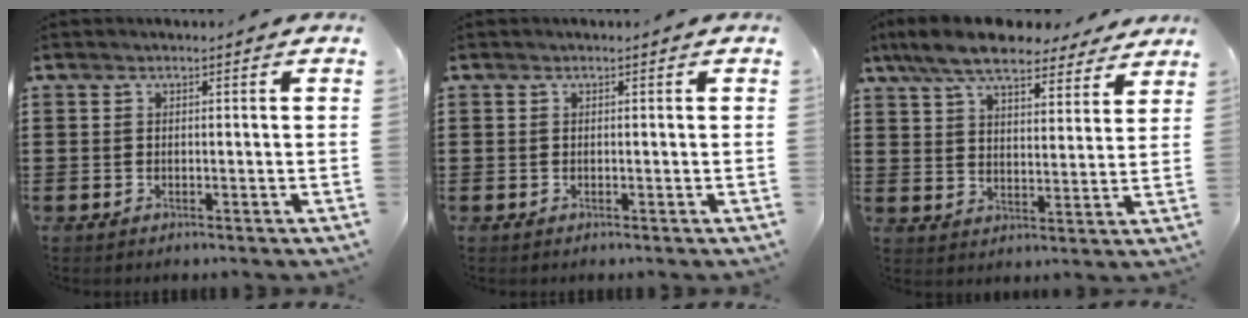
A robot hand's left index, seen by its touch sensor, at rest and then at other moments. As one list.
[{"total": 0.0}, {"total": 9.0, "force": [7.9, 1.9, 3.9], "torque": [-0.106, -0.022, 0.145]}]